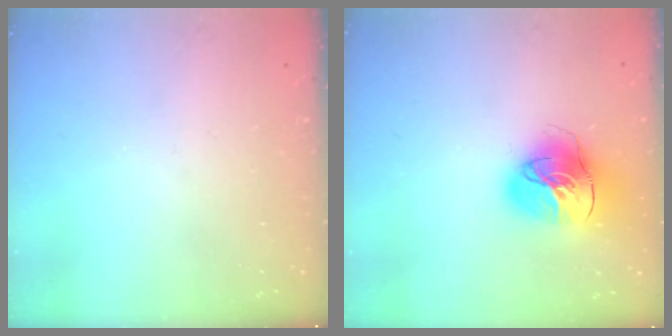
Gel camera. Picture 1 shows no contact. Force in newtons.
{"total": 17.2, "press": 17.1, "slide": 2.0}